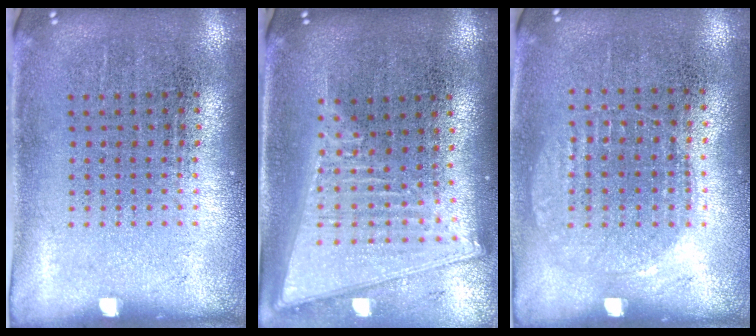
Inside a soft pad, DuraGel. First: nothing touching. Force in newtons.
{"total": 2.1, "press": 1.8, "slide": 1.1}
{"total": 1.0, "press": 0.9, "slide": 0.3}